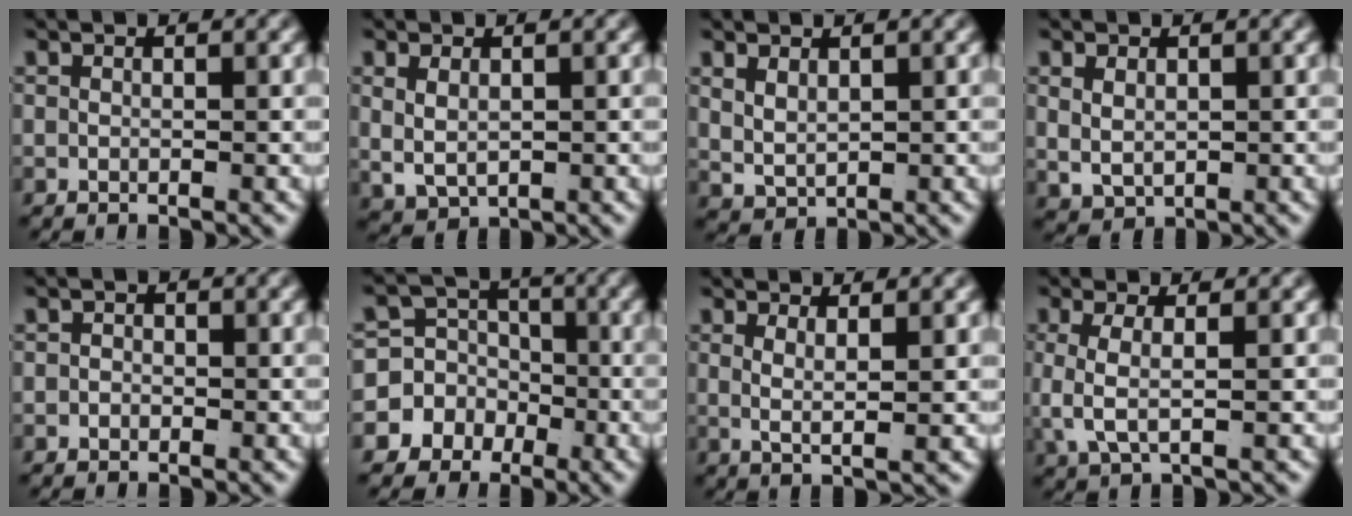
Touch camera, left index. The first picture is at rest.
{"total": 3.6, "force": [0.4, 2.9, 2.1], "torque": [-0.056, -0.018, 0.022]}
{"total": 2.6, "force": [0.8, 2.0, 1.4], "torque": [-0.042, -0.015, 0.031]}
{"total": 2.7, "force": [0.5, 2.1, 1.6], "torque": [-0.041, -0.017, 0.026]}
{"total": 0.9, "force": [-0.6, 0.7, 0.0], "torque": [0.006, -0.008, -0.009]}
{"total": 11.3, "force": [-2.5, 10.4, 3.8], "torque": [-0.100, -0.042, -0.046]}
{"total": 2.5, "force": [0.8, 0.4, 2.3], "torque": [-0.045, -0.013, 0.023]}
{"total": 3.4, "force": [0.4, 1.4, 3.1], "torque": [-0.077, -0.011, 0.020]}